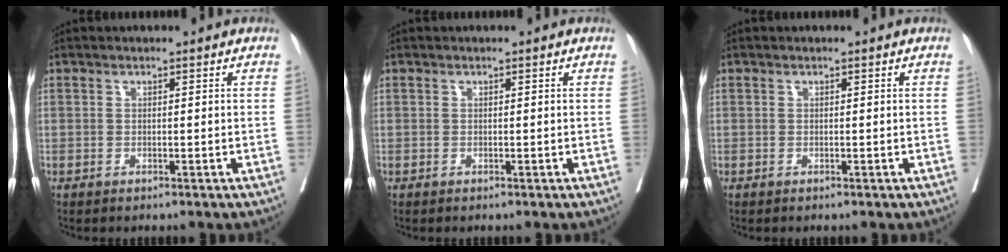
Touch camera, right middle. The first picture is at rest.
{"total": 0.0}
{"total": 0.0}